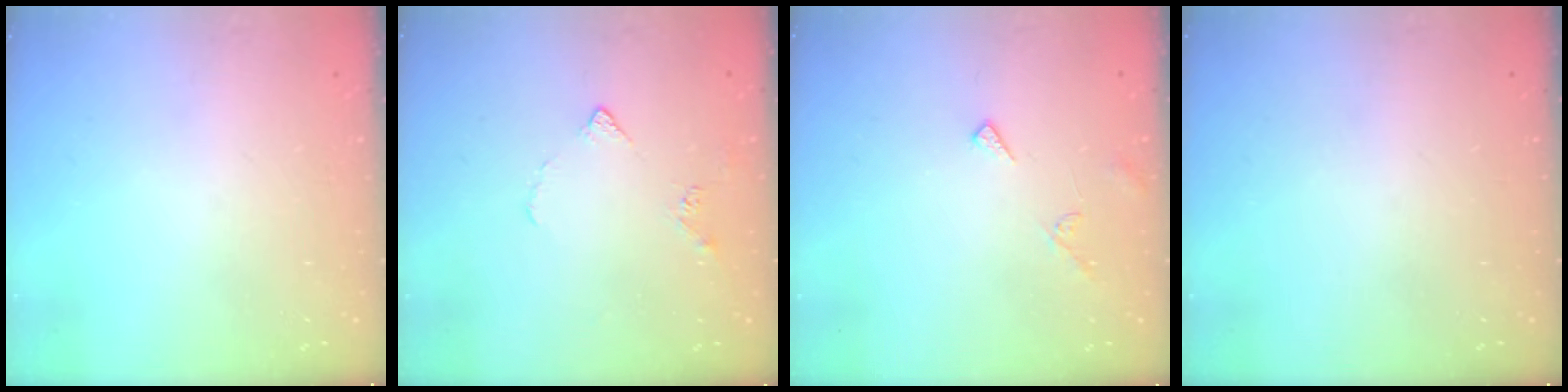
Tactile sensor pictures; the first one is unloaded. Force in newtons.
{"total": 3.9, "press": 3.8, "slide": 0.7}
{"total": 5.7, "press": 5.7, "slide": 0.5}
{"total": 0.0}